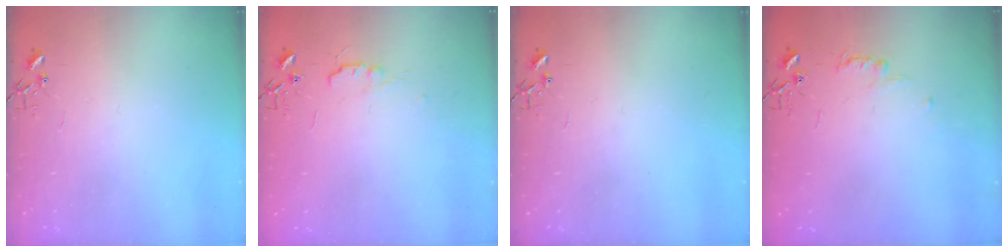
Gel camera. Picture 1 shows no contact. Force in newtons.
{"total": 5.6, "press": 5.5, "slide": 0.7}
{"total": 0.0}
{"total": 4.8, "press": 4.7, "slide": 0.6}